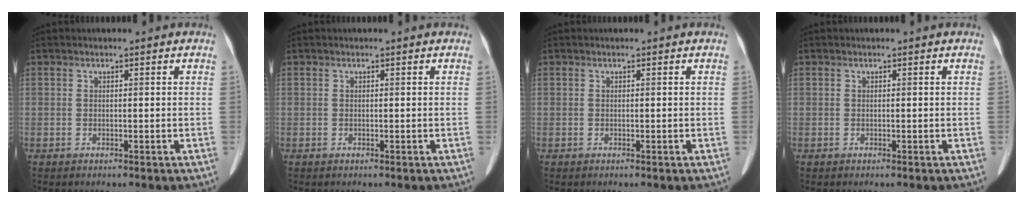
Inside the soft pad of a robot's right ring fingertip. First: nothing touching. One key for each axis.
{"total": 0.0}
{"total": 0.0}
{"total": 0.0}